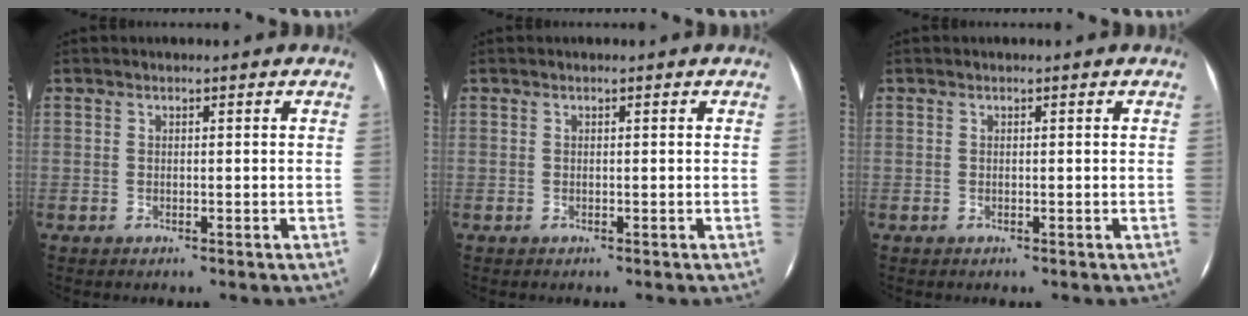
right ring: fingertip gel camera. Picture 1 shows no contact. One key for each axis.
{"total": 0.0}
{"total": 0.0}